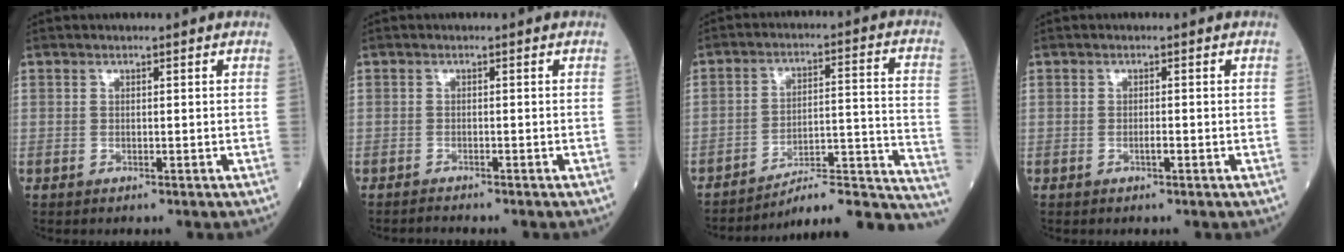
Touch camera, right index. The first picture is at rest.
{"total": 1.1, "force": [-1.0, -0.3, 0.0], "torque": [-0.007, -0.004, -0.016]}
{"total": 18.8, "force": [-17.8, 0.7, 6.0], "torque": [-0.025, 0.041, -0.244]}
{"total": 0.8, "force": [-0.4, 0.0, 0.7], "torque": [-0.014, 0.001, -0.007]}